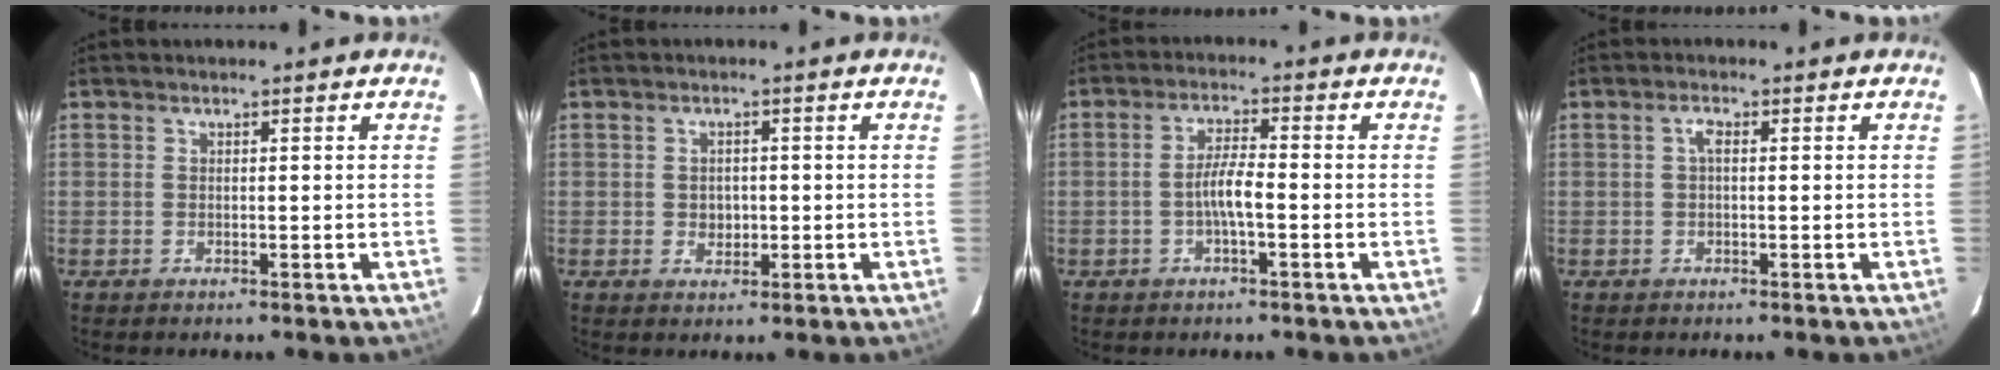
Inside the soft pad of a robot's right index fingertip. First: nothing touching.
{"total": 2.5, "force": [-0.3, 2.3, 1.1], "torque": [-0.017, 0.003, -0.001]}
{"total": 4.3, "force": [-1.4, 0.5, 4.1], "torque": [-0.080, 0.007, -0.027]}
{"total": 1.5, "force": [0.1, 0.6, 1.4], "torque": [-0.029, 0.007, 0.000]}